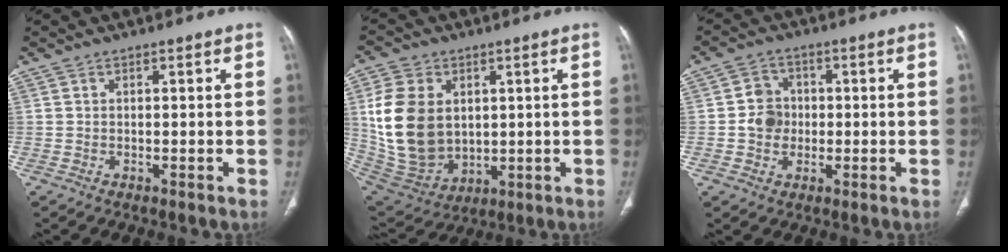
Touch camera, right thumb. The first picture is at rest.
{"total": 17.0, "force": [3.0, 12.4, 11.3], "torque": [-0.203, -0.014, 0.079]}
{"total": 5.4, "force": [-0.4, 4.8, 2.3], "torque": [-0.019, 0.009, -0.012]}